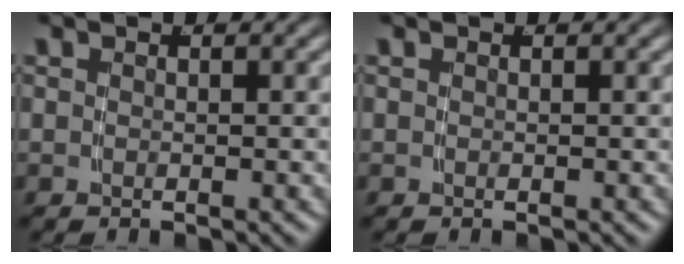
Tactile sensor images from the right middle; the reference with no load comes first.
{"total": 0.0}